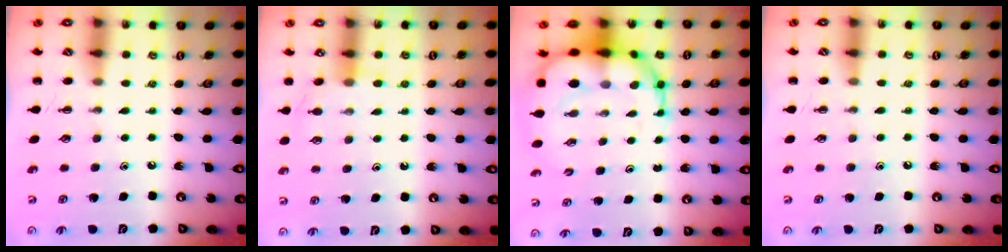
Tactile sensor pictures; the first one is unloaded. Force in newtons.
{"total": 7.1, "press": 7.0, "slide": 1.4}
{"total": 13.4, "press": 12.9, "slide": 3.6}
{"total": 3.6, "press": 3.4, "slide": 1.1}